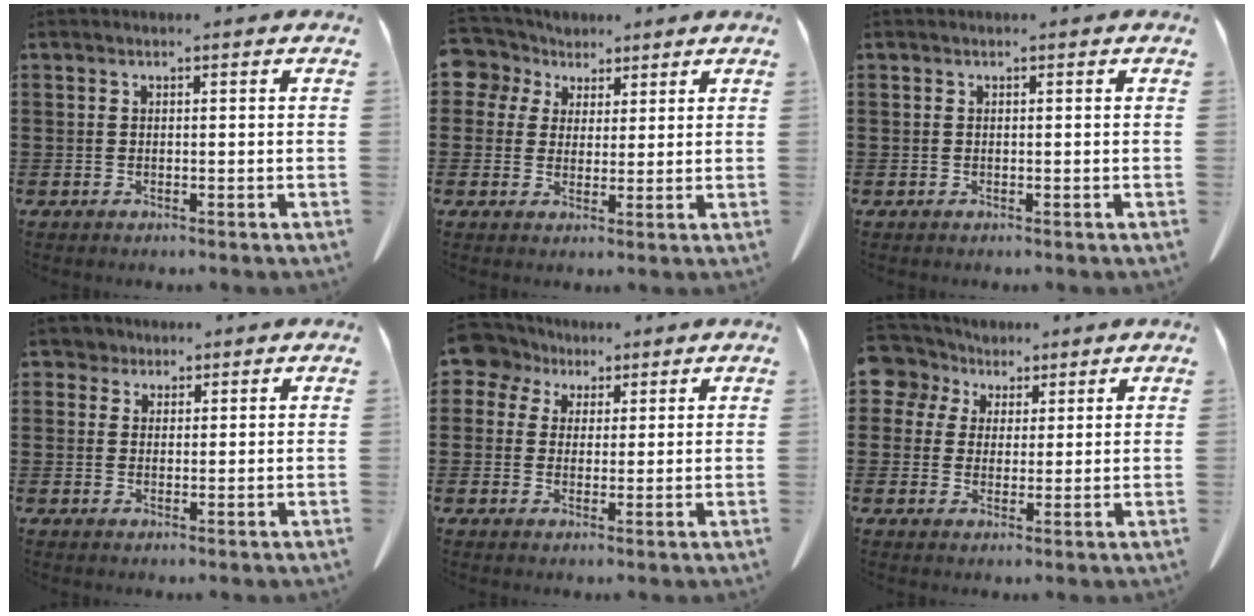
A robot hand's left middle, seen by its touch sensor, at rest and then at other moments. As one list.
[{"total": 4.9, "force": [2.8, 4.0, 0.7], "torque": [-0.040, 0.004, 0.049]}, {"total": 0.0}, {"total": 2.6, "force": [2.0, 1.6, 0.5], "torque": [-0.020, 0.010, 0.038]}, {"total": 5.5, "force": [3.3, 4.1, 1.6], "torque": [-0.048, 0.003, 0.060]}, {"total": 5.4, "force": [3.2, 4.3, 0.9], "torque": [-0.048, 0.002, 0.058]}]